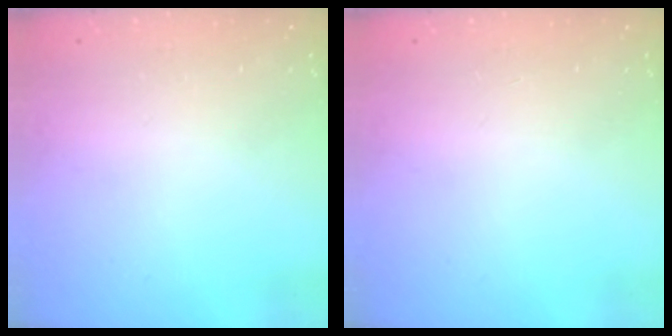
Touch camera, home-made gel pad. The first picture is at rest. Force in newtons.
{"total": 0.0}